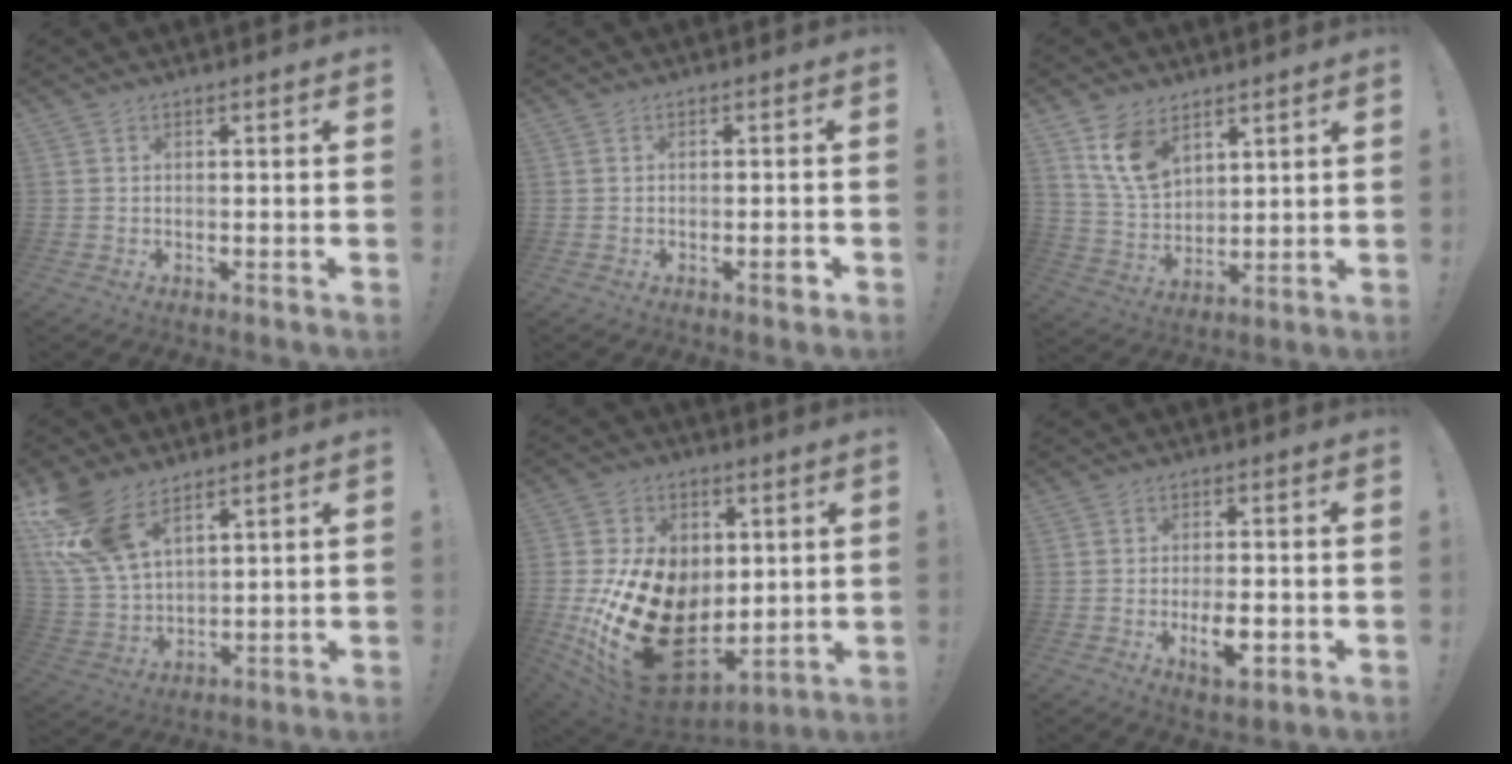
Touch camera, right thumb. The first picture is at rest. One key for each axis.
{"total": 2.3, "fx": -1.3, "fy": 0.4, "fz": 1.8, "tx": -0.029, "ty": 0.005, "tz": -0.020}
{"total": 11.6, "fx": 7.0, "fy": 7.2, "fz": 5.7, "tx": -0.109, "ty": -0.030, "tz": 0.141}
{"total": 15.6, "fx": 9.6, "fy": 8.3, "fz": 9.0, "tx": -0.204, "ty": -0.048, "tz": 0.183}
{"total": 28.9, "fx": -2.6, "fy": 20.6, "fz": 20.2, "tx": -0.369, "ty": -0.006, "tz": 0.002}
{"total": 7.3, "fx": -2.4, "fy": 2.7, "fz": 6.3, "tx": -0.092, "ty": 0.000, "tz": -0.041}